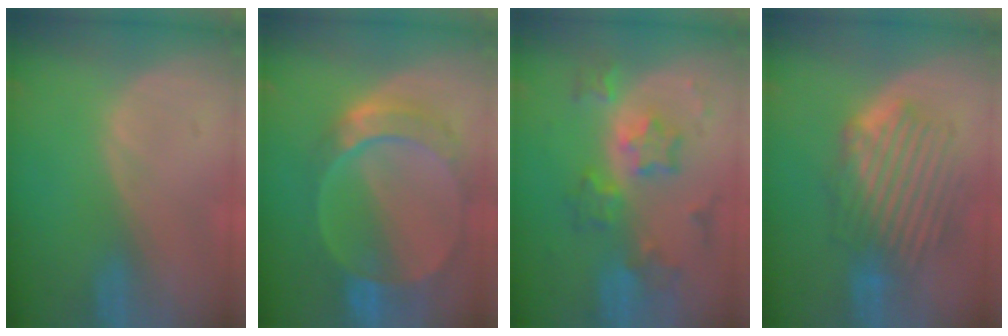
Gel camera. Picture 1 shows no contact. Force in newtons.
{"total": 9.8, "press": 8.4, "slide": 5.0}
{"total": 7.6, "press": 7.6, "slide": 0.4}
{"total": 9.0, "press": 8.4, "slide": 3.3}